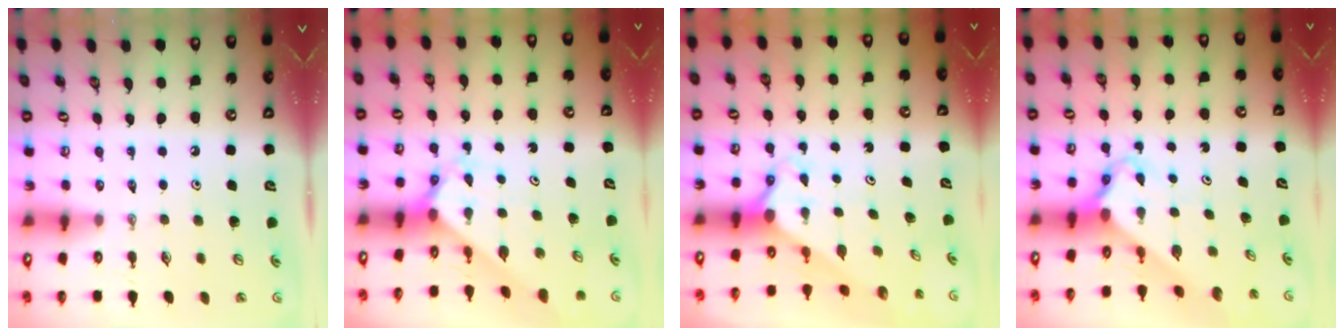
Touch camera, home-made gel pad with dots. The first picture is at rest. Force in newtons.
{"total": 2.3, "press": 2.3, "slide": 0.2}
{"total": 2.1, "press": 2.1, "slide": 0.2}
{"total": 2.7, "press": 2.7, "slide": 0.2}